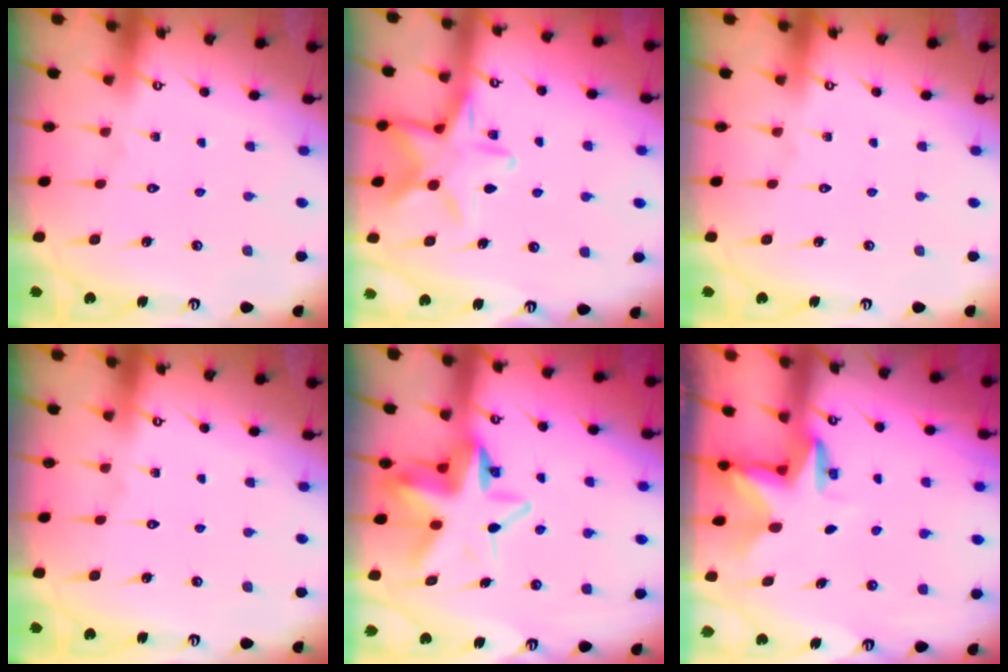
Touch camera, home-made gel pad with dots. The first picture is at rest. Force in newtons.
{"total": 14.4, "press": 14.4, "slide": 1.1}
{"total": 0.0}
{"total": 0.0}
{"total": 10.4, "press": 10.3, "slide": 2.0}
{"total": 2.8, "press": 2.8, "slide": 0.1}